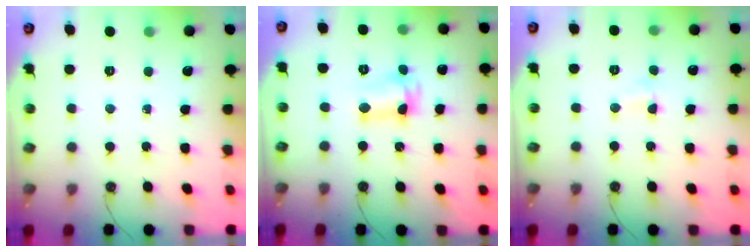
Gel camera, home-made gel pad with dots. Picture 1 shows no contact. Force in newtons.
{"total": 6.4, "press": 6.3, "slide": 1.3}
{"total": 2.8, "press": 2.8, "slide": 0.6}